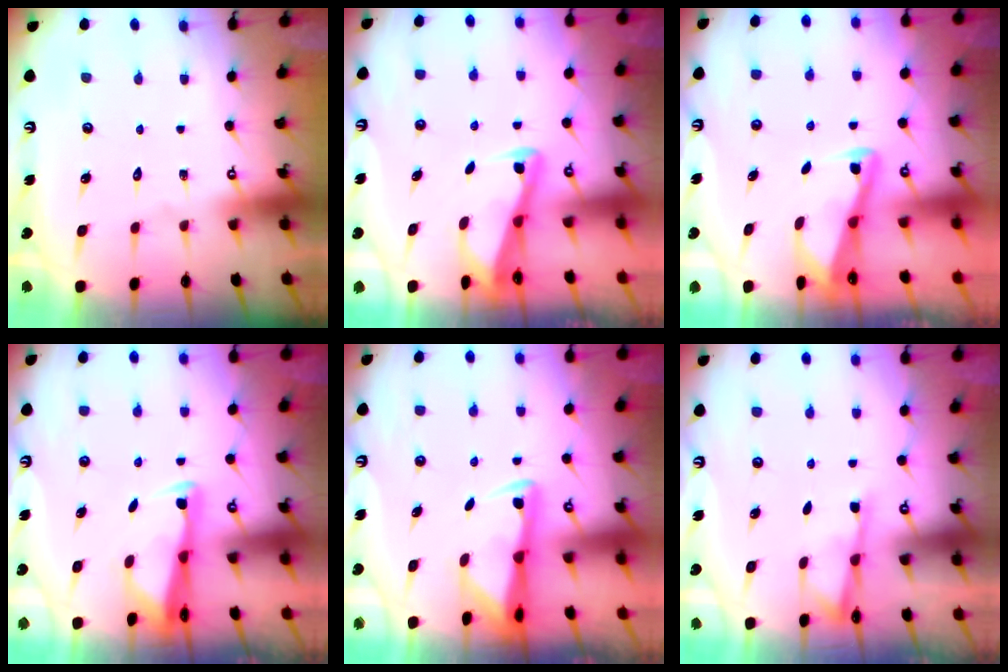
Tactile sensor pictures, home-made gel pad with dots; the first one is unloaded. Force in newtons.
{"total": 2.8, "press": 2.8, "slide": 0.3}
{"total": 2.9, "press": 2.8, "slide": 0.4}
{"total": 3.0, "press": 2.9, "slide": 0.8}
{"total": 3.1, "press": 3.0, "slide": 0.6}
{"total": 2.9, "press": 2.9, "slide": 0.5}